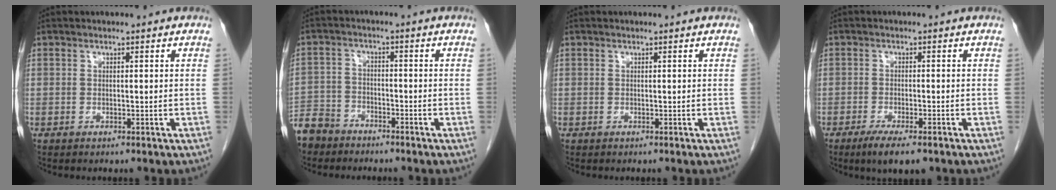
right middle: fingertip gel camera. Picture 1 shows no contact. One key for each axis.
{"total": 6.6, "fx": -5.7, "fy": 3.2, "fz": 0.8, "tx": -0.017, "ty": -0.004, "tz": -0.111}
{"total": 0.0}
{"total": 5.9, "fx": -4.0, "fy": 1.2, "fz": 4.2, "tx": -0.069, "ty": -0.013, "tz": -0.058}